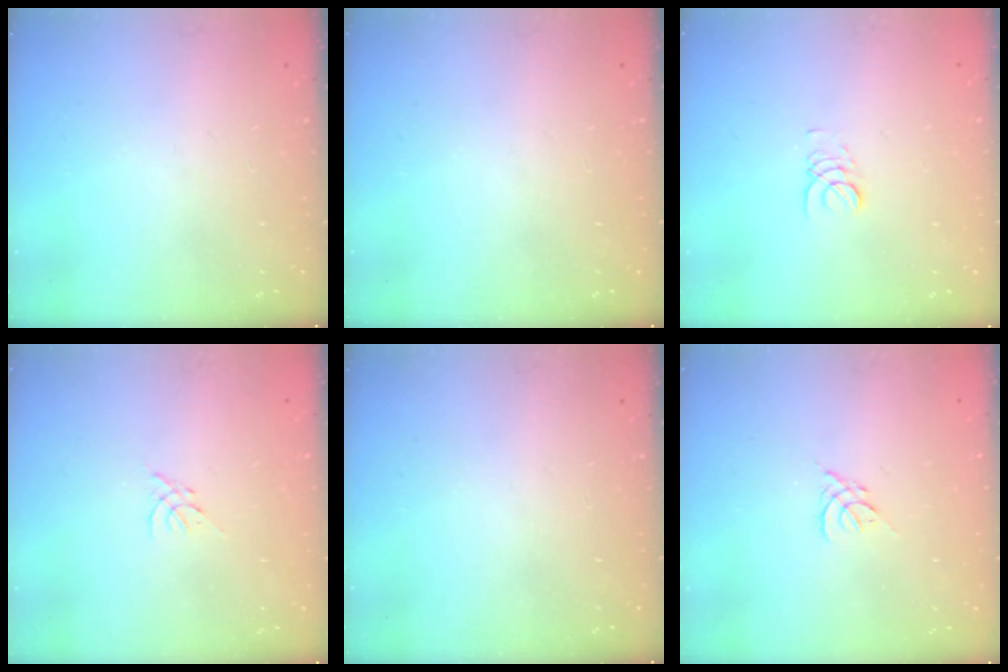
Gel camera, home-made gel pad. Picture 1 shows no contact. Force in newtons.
{"total": 0.0}
{"total": 3.4, "press": 3.4, "slide": 0.3}
{"total": 0.0}
{"total": 0.0}
{"total": 1.3, "press": 1.2, "slide": 0.6}